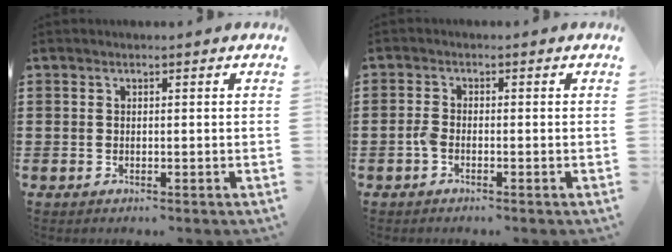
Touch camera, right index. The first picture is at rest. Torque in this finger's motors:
{"motor_torque": [1.81, -0.17, 0.28, 0.07]}